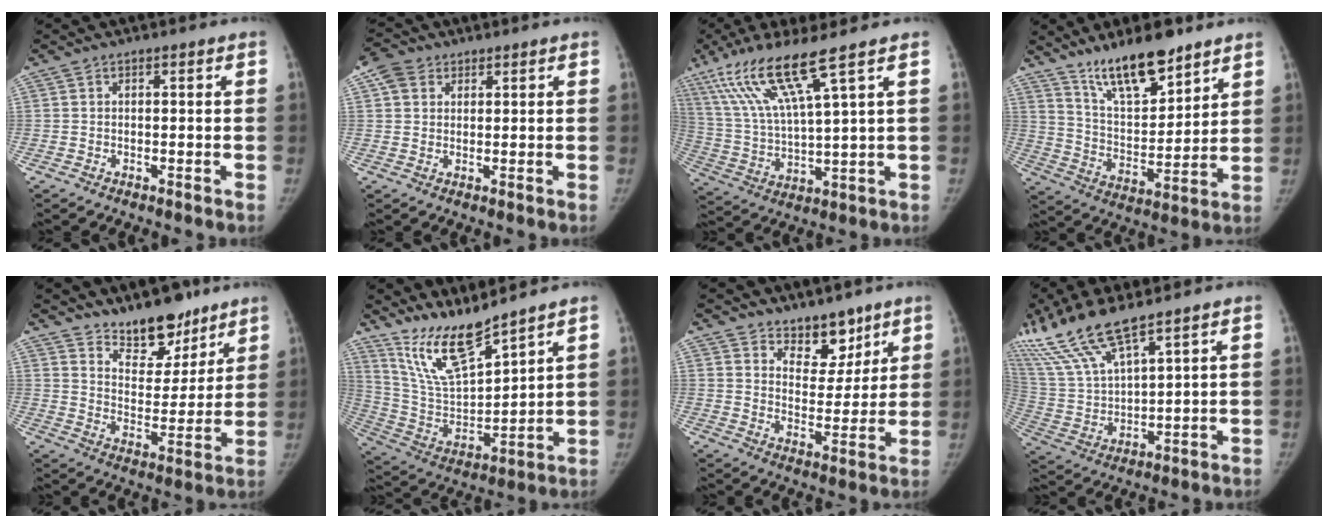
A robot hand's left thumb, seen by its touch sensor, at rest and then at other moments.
{"total": 4.5, "force": [2.2, 3.4, 1.8], "torque": [-0.028, 0.004, 0.042]}
{"total": 14.3, "force": [8.6, 0.8, 11.4], "torque": [-0.246, -0.035, 0.175]}
{"total": 14.8, "force": [11.2, 4.7, 8.6], "torque": [-0.117, -0.075, 0.205]}
{"total": 11.8, "force": [9.5, 5.4, 4.6], "torque": [-0.031, -0.074, 0.161]}
{"total": 13.2, "force": [11.1, 2.1, 6.7], "torque": [-0.114, -0.074, 0.229]}
{"total": 8.3, "force": [6.4, 4.5, 2.9], "torque": [-0.004, -0.048, 0.108]}
{"total": 15.0, "force": [11.4, 3.3, 9.2], "torque": [-0.198, -0.044, 0.240]}